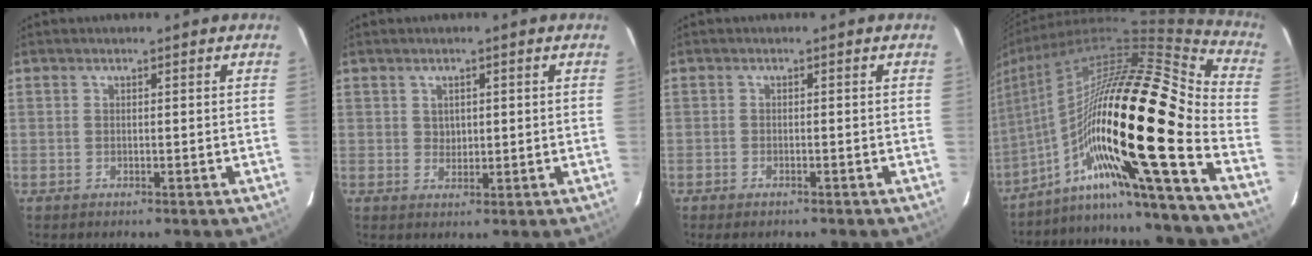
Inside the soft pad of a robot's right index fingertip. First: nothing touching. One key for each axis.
{"total": 2.1, "fx": 0.6, "fy": 1.7, "fz": 1.0, "tx": -0.012, "ty": 0.005, "tz": 0.014}
{"total": 1.9, "fx": -1.6, "fy": 0.6, "fz": 0.8, "tx": -0.025, "ty": -0.003, "tz": -0.030}
{"total": 25.9, "fx": -8.4, "fy": 4.0, "fz": 24.2, "tx": -0.416, "ty": -0.046, "tz": -0.170}